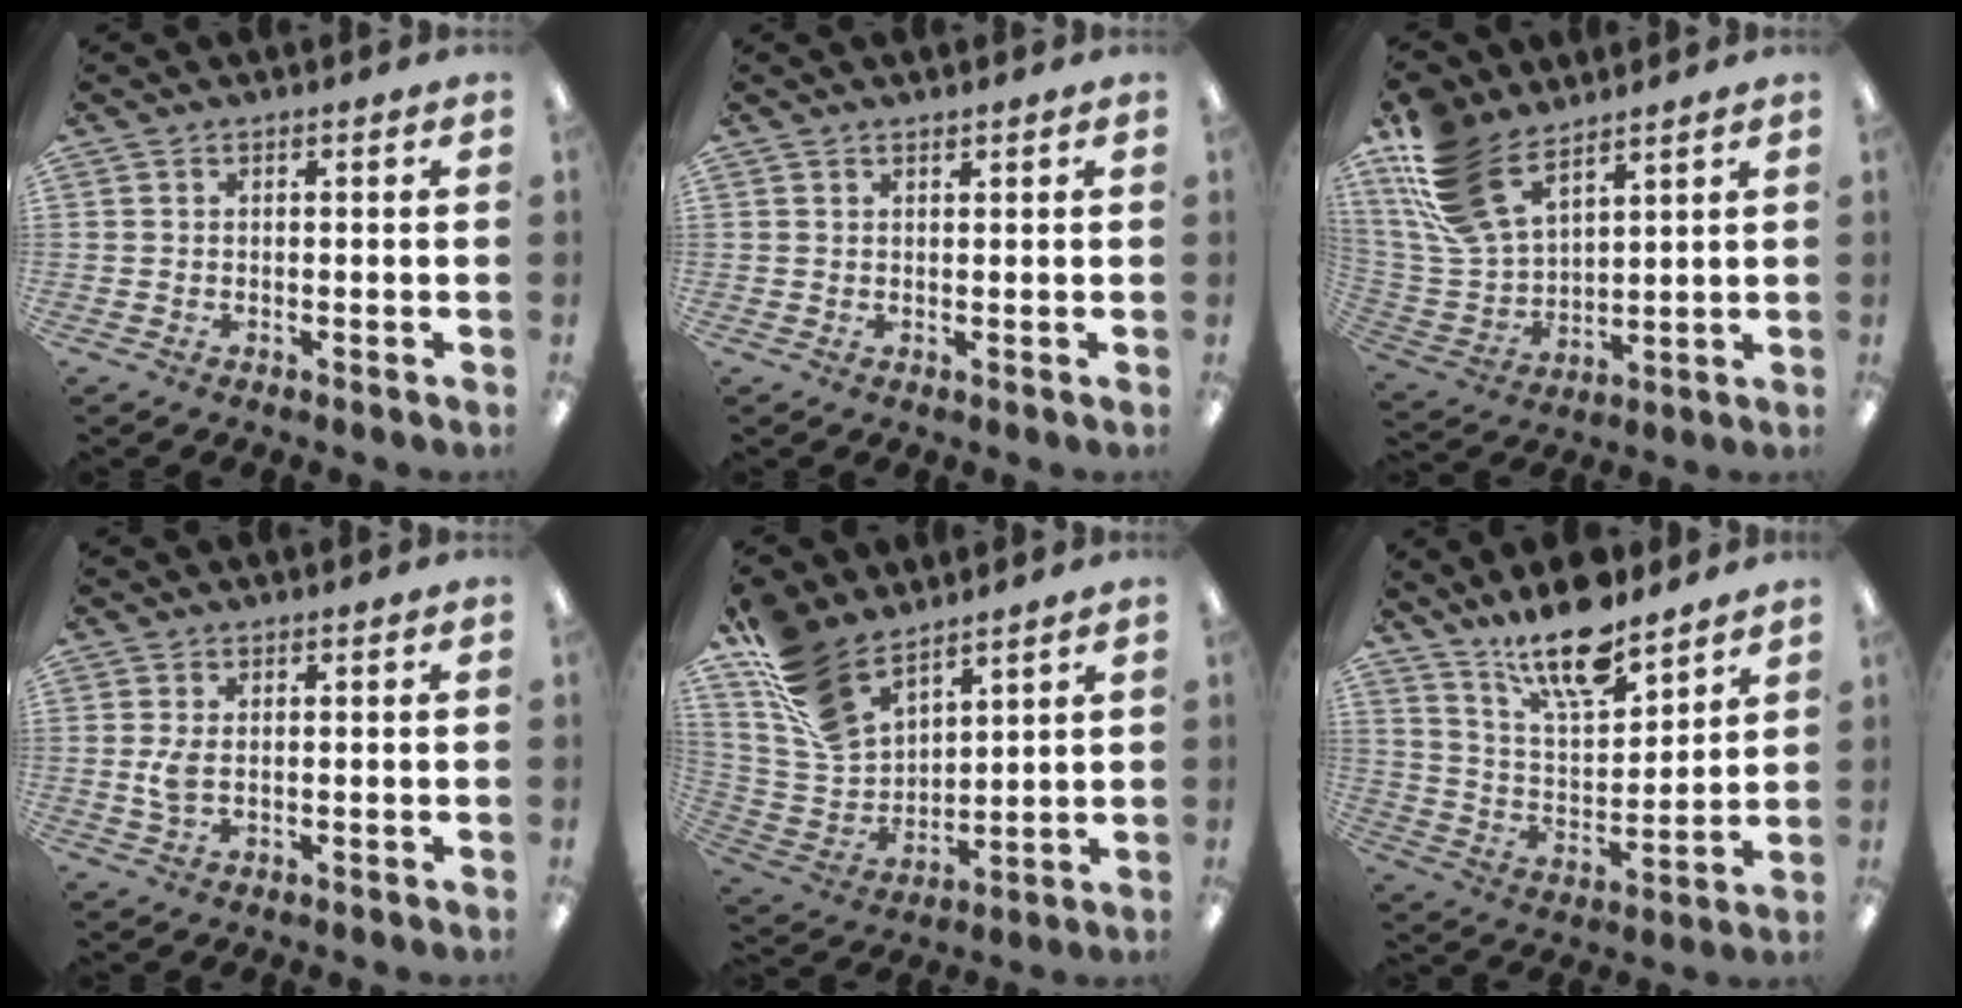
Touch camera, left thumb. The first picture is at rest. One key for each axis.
{"total": 0.9, "fx": 0.9, "fy": 0.2, "fz": 0.0, "tx": -0.001, "ty": -0.002, "tz": 0.017}
{"total": 17.5, "fx": 11.4, "fy": 9.1, "fz": 9.6, "tx": -0.235, "ty": -0.044, "tz": 0.218}
{"total": 3.6, "fx": 0.3, "fy": 1.9, "fz": 3.1, "tx": -0.068, "ty": -0.004, "tz": 0.000}
{"total": 15.4, "fx": 11.1, "fy": 8.3, "fz": 6.6, "tx": -0.154, "ty": -0.053, "tz": 0.220}
{"total": 15.7, "fx": 12.9, "fy": 4.3, "fz": 8.0, "tx": -0.149, "ty": -0.077, "tz": 0.224}